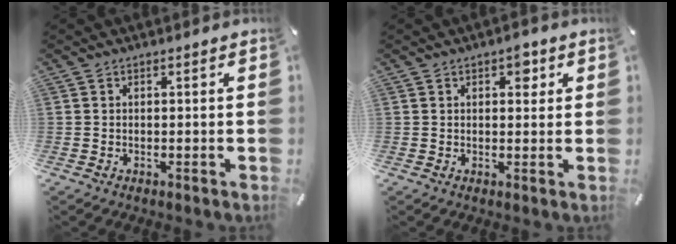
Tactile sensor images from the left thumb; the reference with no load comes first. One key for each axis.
{"total": 3.4, "fx": 1.5, "fy": 2.1, "fz": 2.2, "tx": -0.010, "ty": -0.009, "tz": 0.015}